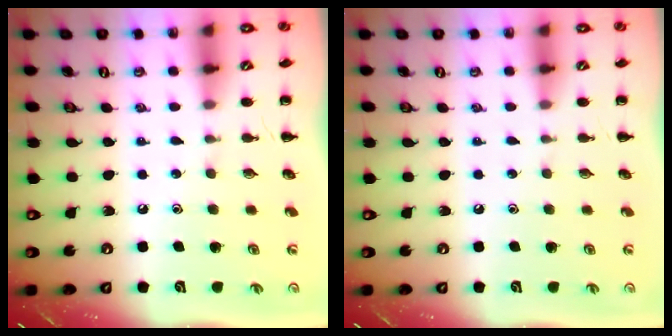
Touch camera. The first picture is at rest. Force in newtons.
{"total": 0.0}